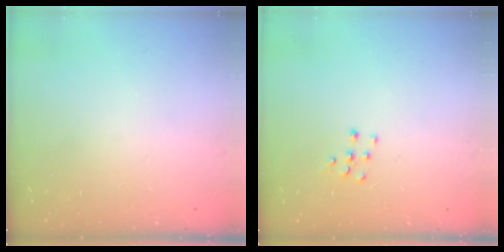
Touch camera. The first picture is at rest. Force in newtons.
{"total": 5.3, "press": 5.3, "slide": 0.5}